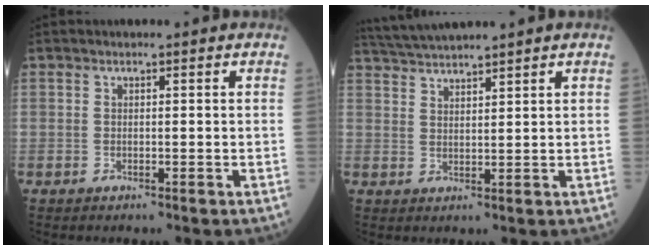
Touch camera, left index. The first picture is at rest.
{"total": 5.7, "force": [5.3, -0.9, 1.8], "torque": [-0.044, 0.023, 0.106]}